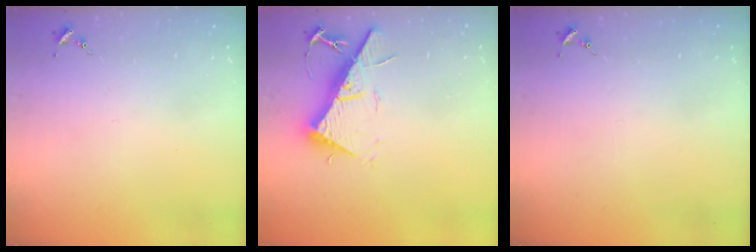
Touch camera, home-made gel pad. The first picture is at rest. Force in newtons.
{"total": 14.3, "press": 14.3, "slide": 0.4}
{"total": 0.0}